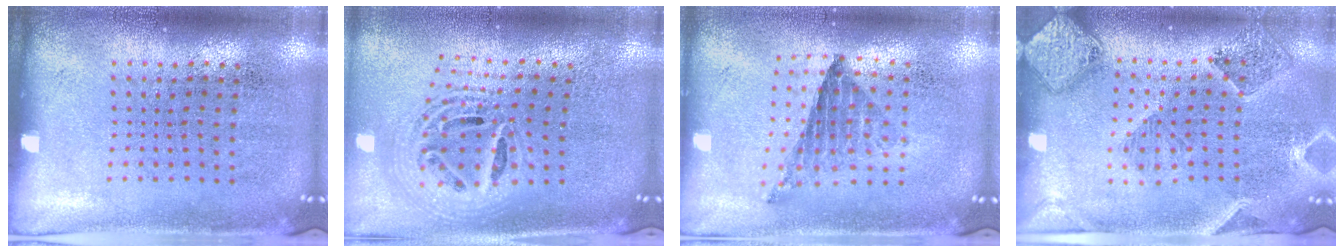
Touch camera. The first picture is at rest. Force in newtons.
{"total": 2.3, "press": 1.8, "slide": 1.6}
{"total": 0.5, "press": 0.5, "slide": 0.1}
{"total": 1.5, "press": 1.5, "slide": 0.2}